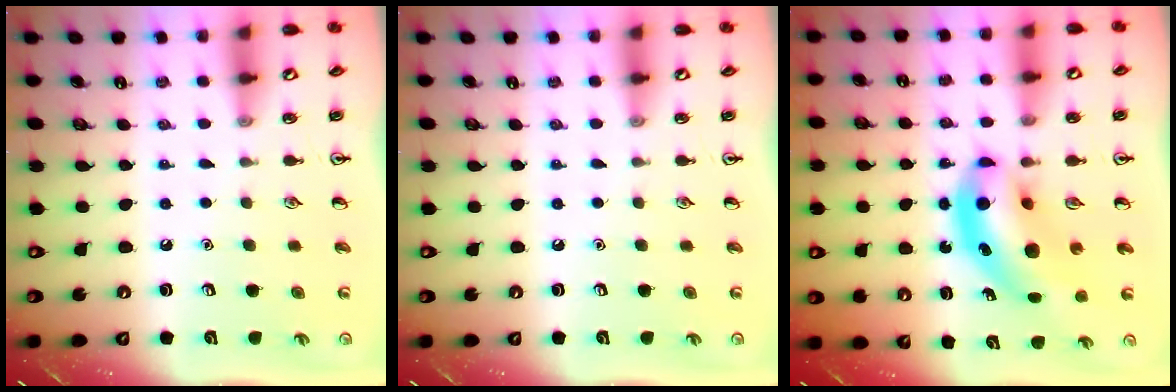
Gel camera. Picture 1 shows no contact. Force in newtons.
{"total": 0.0}
{"total": 10.8, "press": 10.4, "slide": 3.2}